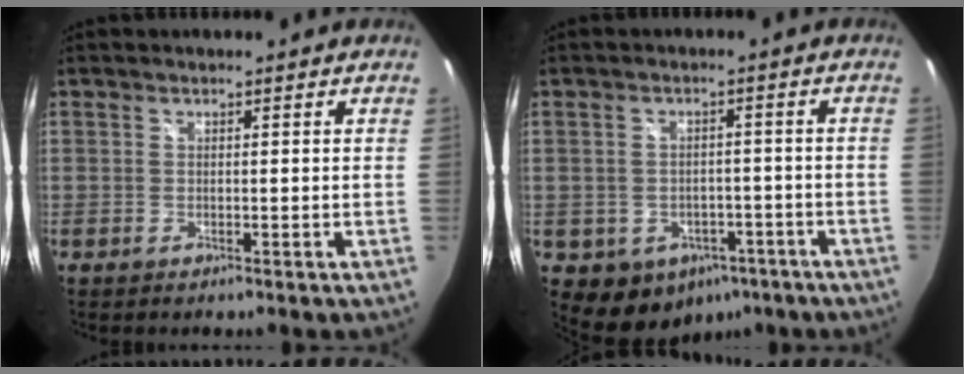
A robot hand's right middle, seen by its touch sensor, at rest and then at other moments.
{"total": 9.5, "force": [-4.8, 7.6, 3.2], "torque": [-0.079, 0.008, -0.039]}